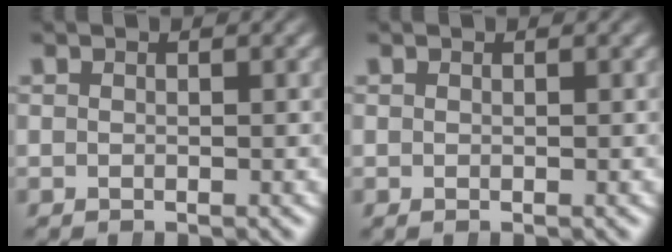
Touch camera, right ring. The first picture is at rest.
{"total": 0.0}